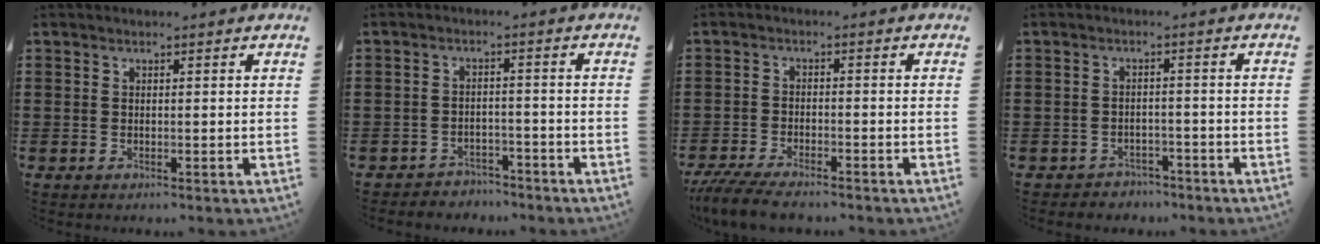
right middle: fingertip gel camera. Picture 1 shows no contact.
{"total": 2.8, "force": [-2.7, 0.6, -0.2], "torque": [-0.005, 0.001, -0.060]}
{"total": 4.7, "force": [-4.1, 0.7, 2.1], "torque": [-0.061, -0.013, -0.085]}
{"total": 2.1, "force": [-2.0, 0.6, -0.2], "torque": [-0.004, 0.002, -0.047]}